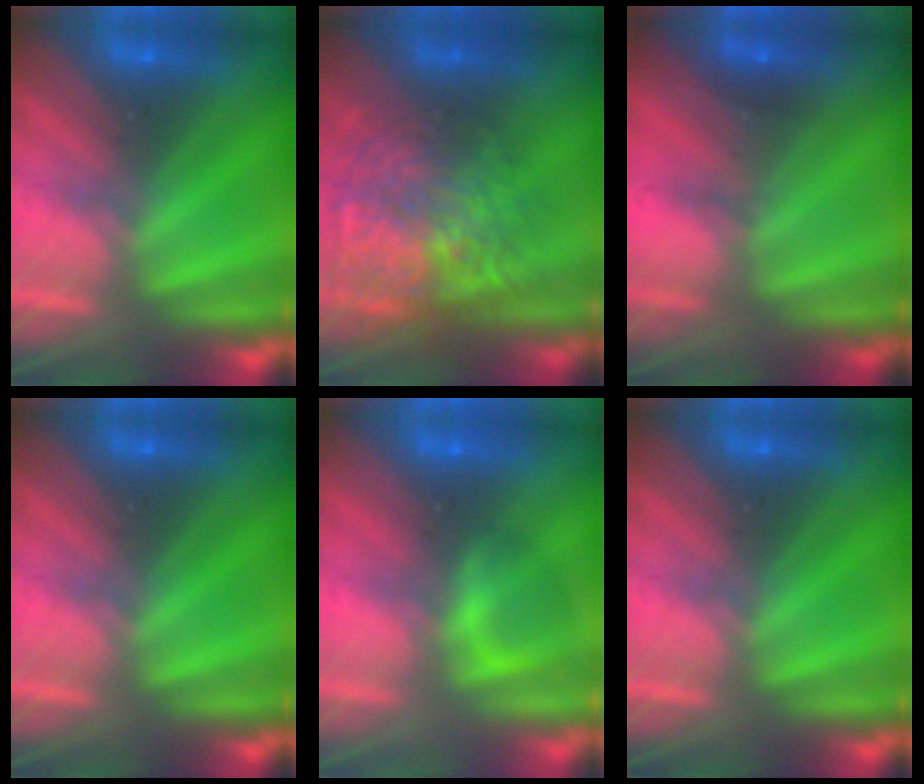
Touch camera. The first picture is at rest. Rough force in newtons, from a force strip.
{"total": 10.5}
{"total": 1.7}
{"total": 0.0}
{"total": 2.2}
{"total": 0.0}